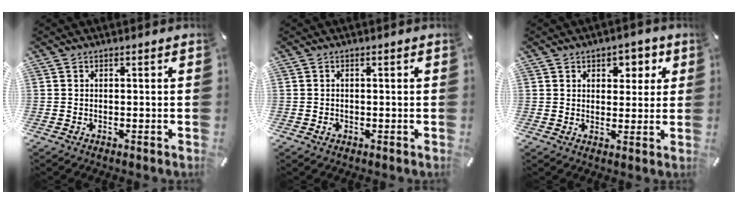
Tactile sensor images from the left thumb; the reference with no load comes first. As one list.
[{"total": 0.8, "force": [-0.2, 0.6, 0.5], "torque": [-0.009, 0.003, -0.005]}, {"total": 4.5, "force": [1.9, 3.6, 1.8], "torque": [0.003, -0.009, 0.021]}]